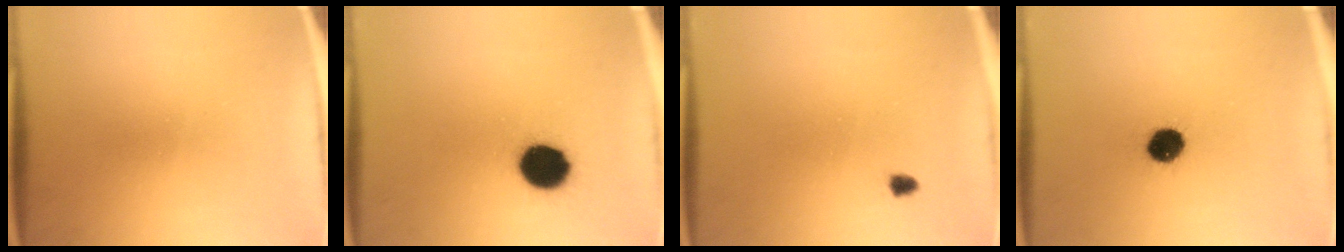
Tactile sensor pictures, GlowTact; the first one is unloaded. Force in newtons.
{"total": 11.1}
{"total": 1.0}
{"total": 7.3}